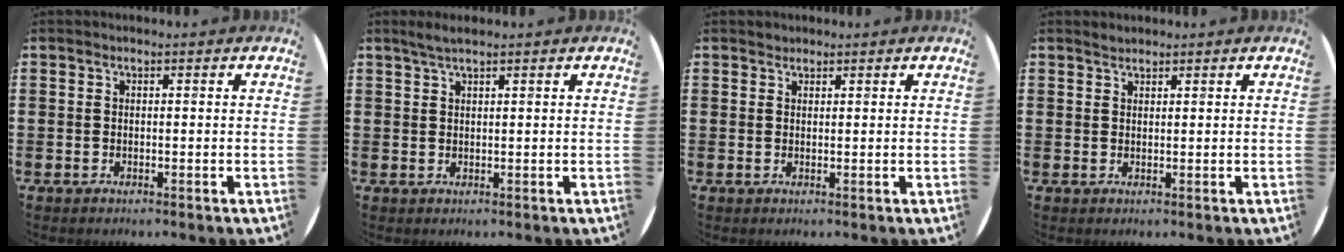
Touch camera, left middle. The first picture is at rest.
{"total": 1.8, "force": [1.4, 0.0, 1.1], "torque": [-0.021, 0.003, 0.025]}
{"total": 0.8, "force": [0.7, 0.2, -0.1], "torque": [0.002, 0.003, 0.014]}
{"total": 1.1, "force": [1.0, 0.3, 0.1], "torque": [-0.002, 0.002, 0.020]}